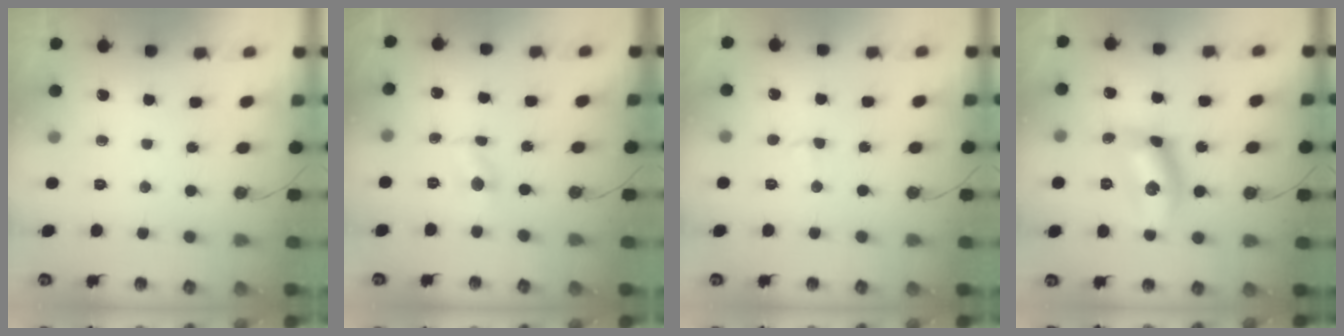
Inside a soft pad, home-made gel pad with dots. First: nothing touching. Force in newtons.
{"total": 2.7, "press": 2.7, "slide": 0.3}
{"total": 2.5, "press": 2.5, "slide": 0.7}
{"total": 11.4, "press": 11.4, "slide": 1.2}